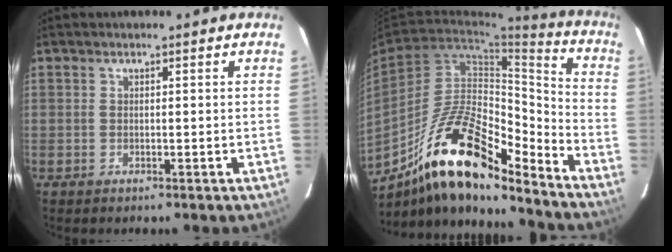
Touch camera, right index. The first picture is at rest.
{"total": 20.6, "force": [-14.5, 6.3, 13.2], "torque": [-0.231, 0.003, -0.253]}